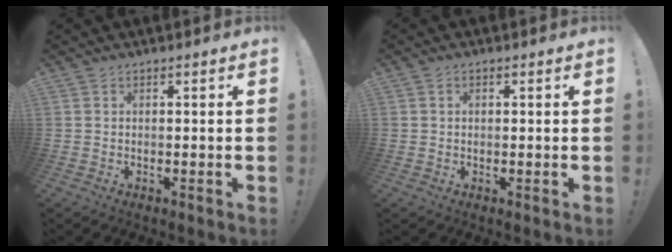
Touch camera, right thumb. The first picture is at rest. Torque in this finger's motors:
{"motor_torque": [0.22, -0.38, 0.15, 0.14, 0.03]}